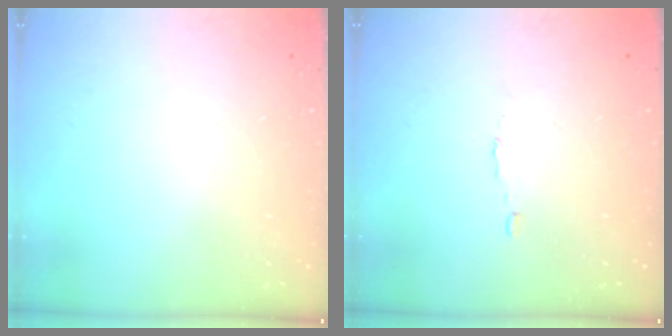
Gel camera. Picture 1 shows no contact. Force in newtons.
{"total": 1.9, "press": 1.9, "slide": 0.1}